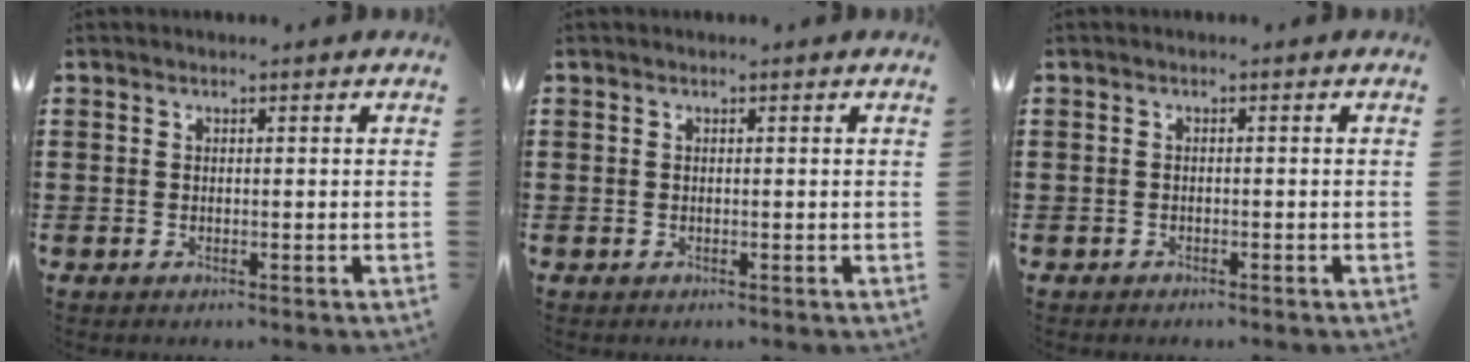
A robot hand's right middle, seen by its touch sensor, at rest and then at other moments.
{"total": 0.0}
{"total": 0.6, "force": [-0.5, 0.2, 0.0], "torque": [0.000, 0.002, -0.012]}